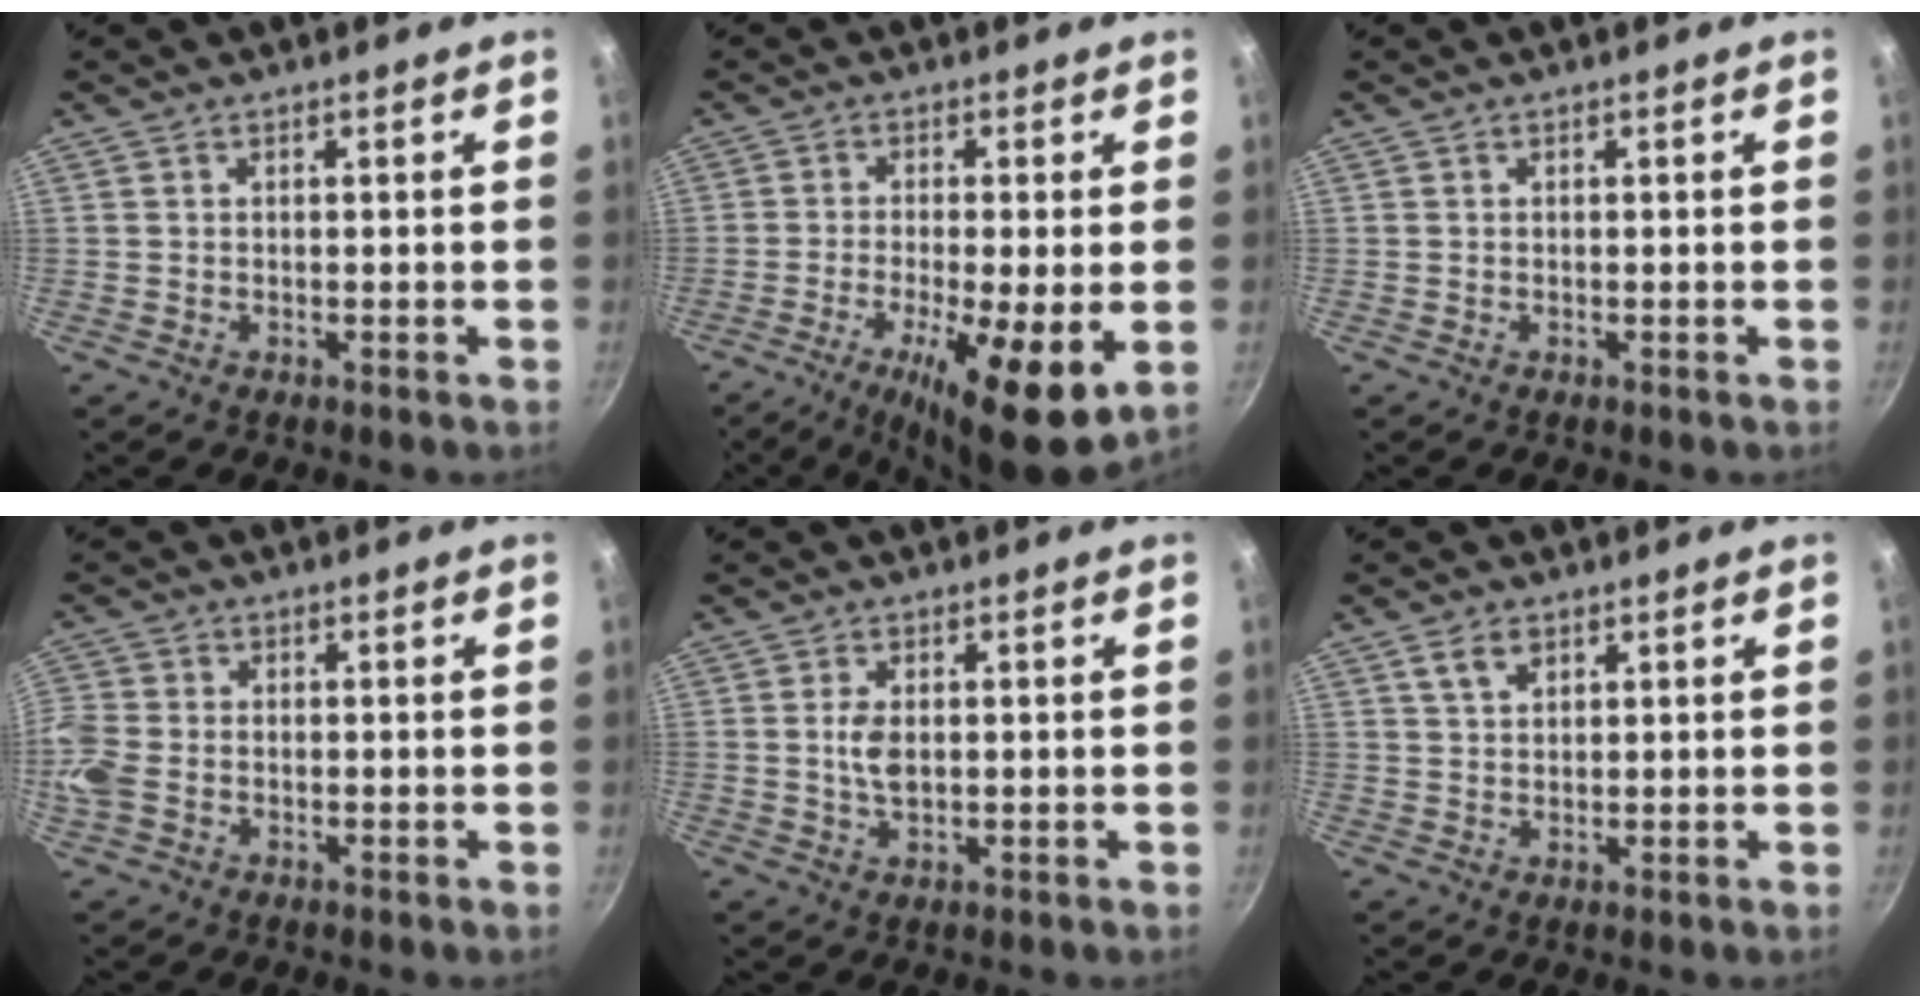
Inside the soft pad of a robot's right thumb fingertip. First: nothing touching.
{"total": 13.7, "force": [-4.0, 3.1, 12.7], "torque": [-0.211, -0.010, -0.063]}
{"total": 0.0}
{"total": 6.8, "force": [-1.5, 5.1, 4.2], "torque": [-0.099, 0.003, -0.043]}
{"total": 4.1, "force": [0.3, 2.3, 3.3], "torque": [-0.060, -0.004, 0.006]}
{"total": 3.5, "force": [1.9, 2.3, 2.0], "torque": [-0.026, -0.003, 0.036]}